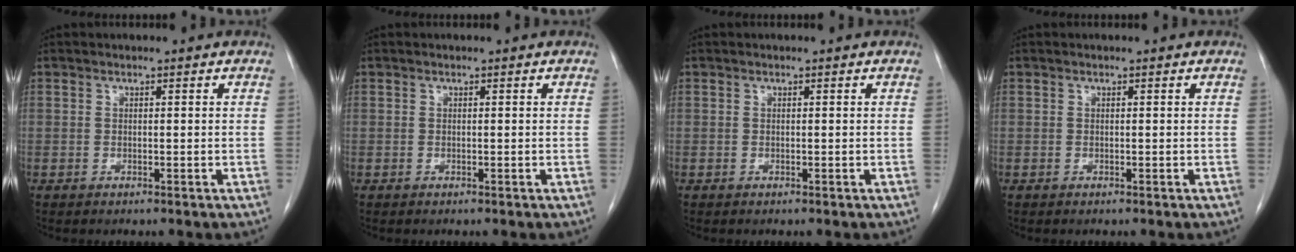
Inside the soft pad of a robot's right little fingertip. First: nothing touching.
{"total": 0.0}
{"total": 0.0}
{"total": 0.0}